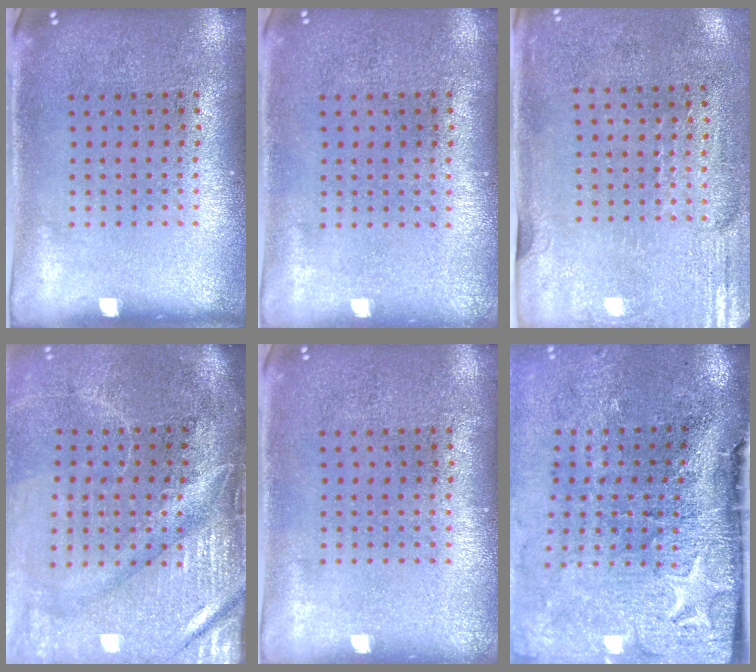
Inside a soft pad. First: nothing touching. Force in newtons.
{"total": 0.0}
{"total": 2.9, "press": 2.4, "slide": 1.6}
{"total": 4.7, "press": 4.0, "slide": 2.5}
{"total": 0.0}
{"total": 5.0, "press": 3.9, "slide": 3.1}